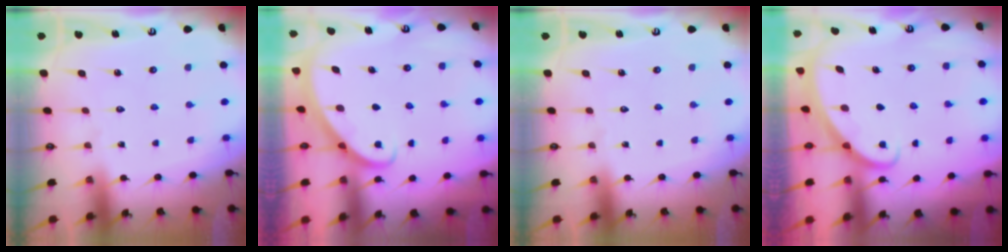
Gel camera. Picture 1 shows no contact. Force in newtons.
{"total": 2.8, "press": 2.8, "slide": 0.2}
{"total": 0.0}
{"total": 2.3, "press": 2.3, "slide": 0.1}